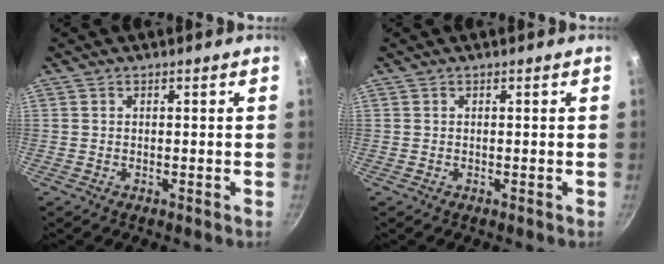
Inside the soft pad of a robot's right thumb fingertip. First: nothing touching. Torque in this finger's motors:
{"motor_torque": [-0.10, 0.16, -0.10, 0.03, 0.03]}